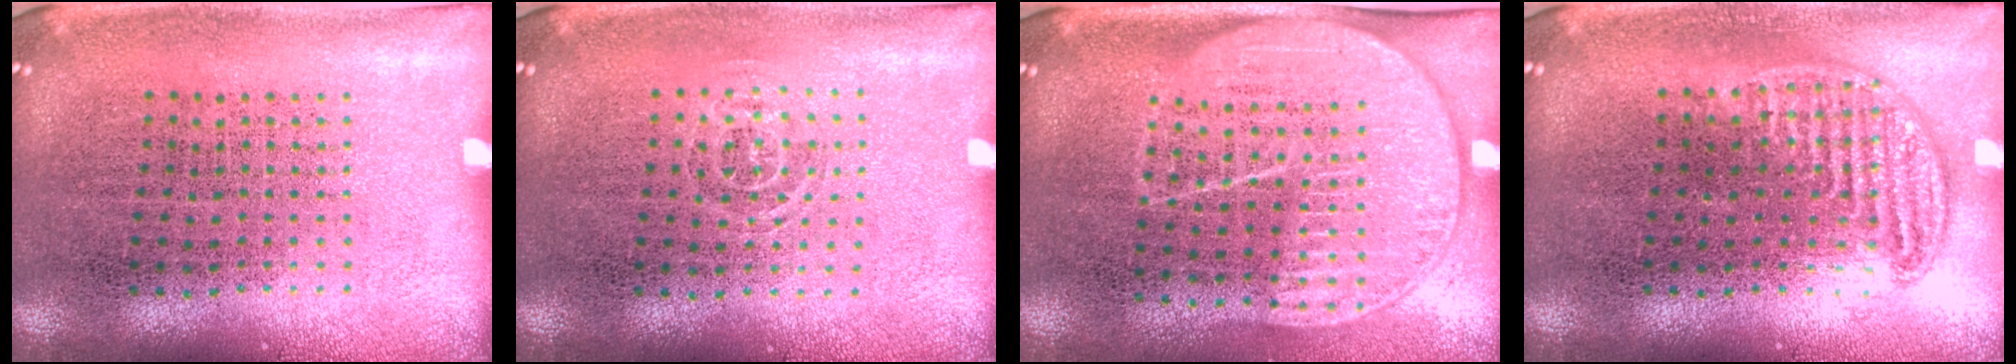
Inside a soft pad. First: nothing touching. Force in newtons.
{"total": 0.8, "press": 0.6, "slide": 0.6}
{"total": 1.8, "press": 1.5, "slide": 1.0}
{"total": 0.8, "press": 0.8, "slide": 0.1}